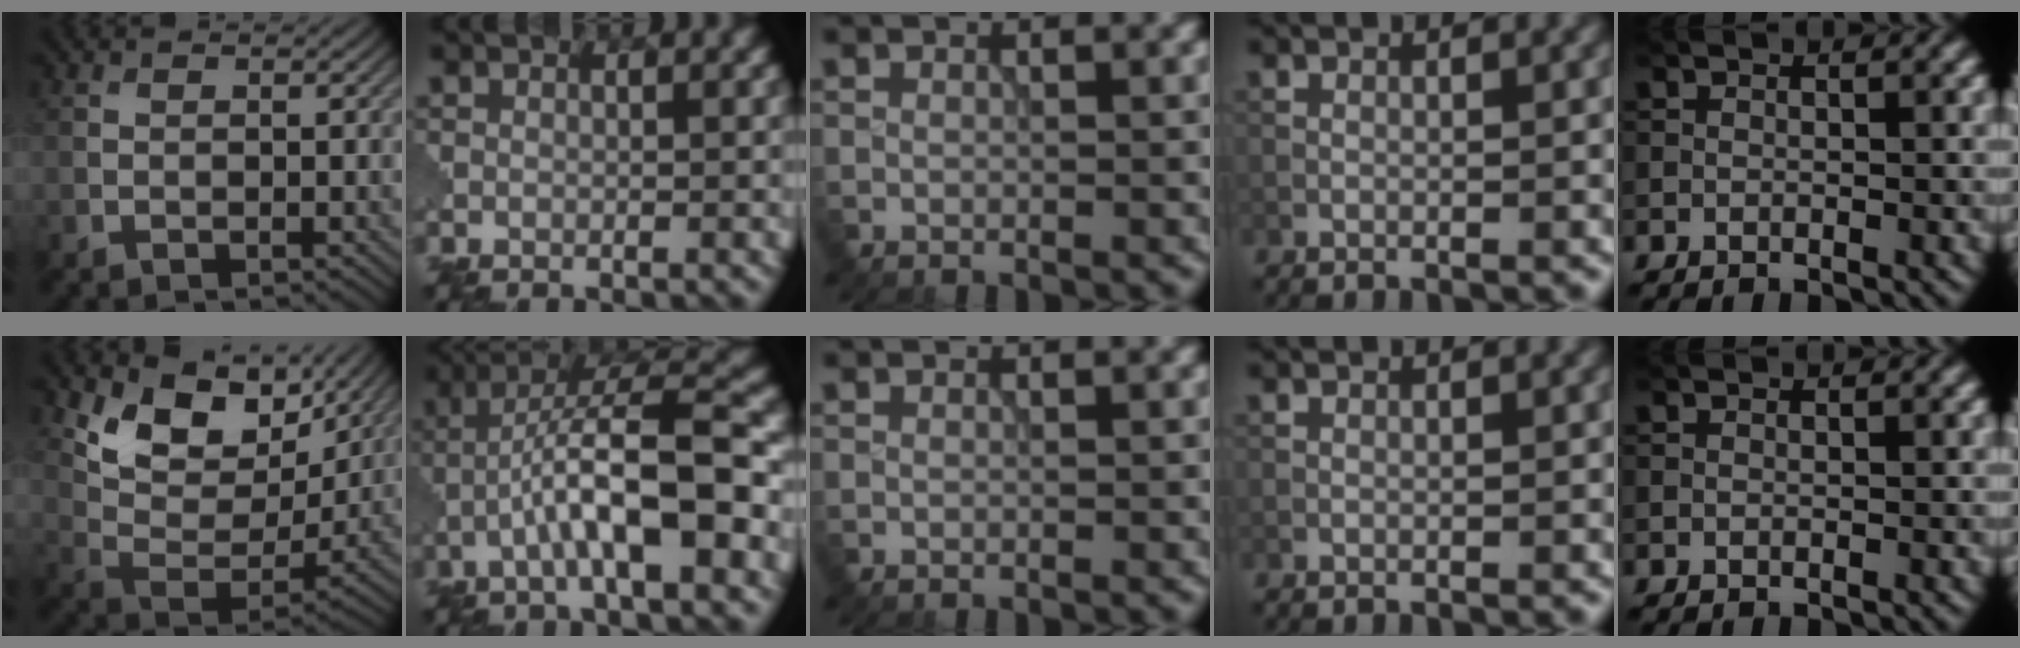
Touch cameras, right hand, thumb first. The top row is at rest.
{"thumb": {"total": 11.1, "force": [6.2, 6.4, 6.6], "torque": [-0.134, -0.017, 0.113]}, "index": {"total": 8.3, "force": [-2.4, 1.7, 7.8], "torque": [-0.129, 0.021, -0.039]}}